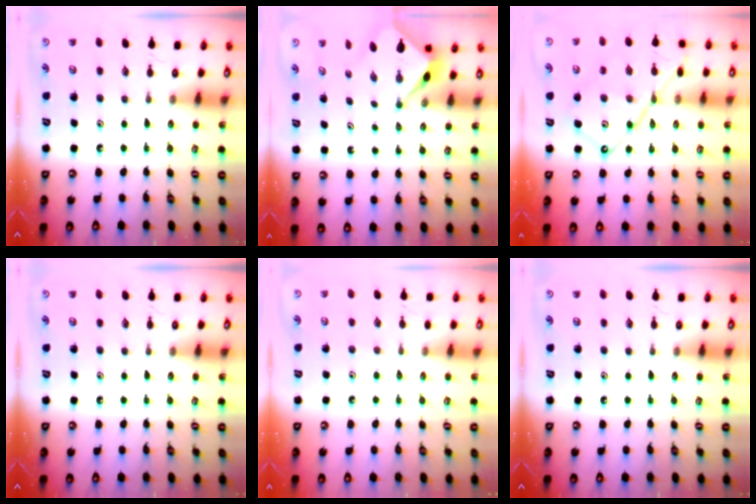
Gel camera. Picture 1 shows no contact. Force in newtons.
{"total": 2.7, "press": 2.7, "slide": 0.1}
{"total": 13.5, "press": 13.4, "slide": 1.4}
{"total": 0.0}
{"total": 2.6, "press": 2.5, "slide": 0.6}
{"total": 0.0}